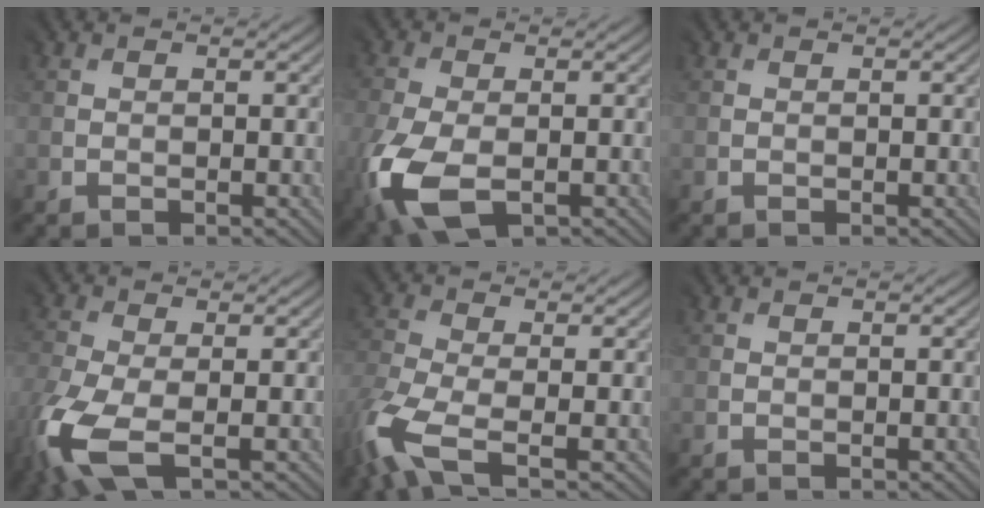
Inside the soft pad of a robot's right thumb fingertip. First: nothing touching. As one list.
[{"total": 9.4, "force": [-3.4, 5.7, 6.7], "torque": [-0.202, -0.033, -0.057]}, {"total": 0.0}, {"total": 8.8, "force": [-4.2, 3.8, 6.7], "torque": [-0.193, -0.024, -0.088]}, {"total": 7.8, "force": [-4.0, 3.2, 5.9], "torque": [-0.149, -0.014, -0.090]}, {"total": 0.0}]